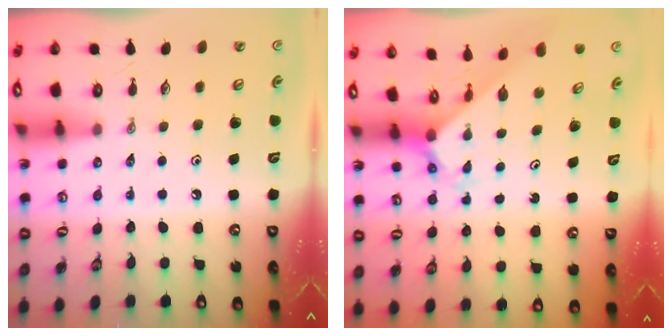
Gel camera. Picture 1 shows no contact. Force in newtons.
{"total": 2.3, "press": 2.3, "slide": 0.2}